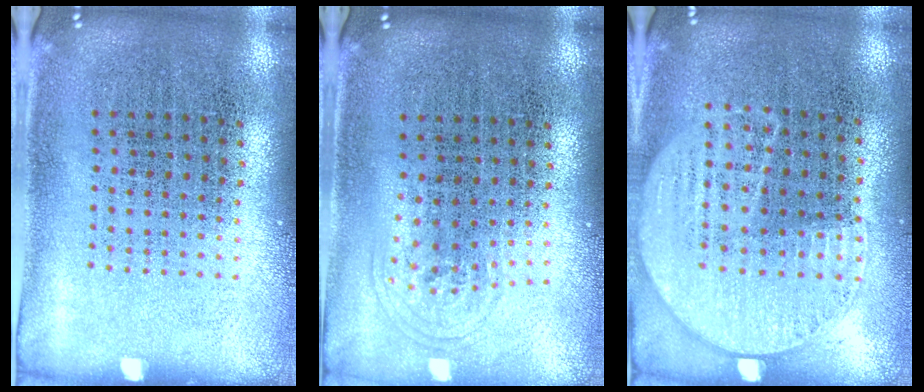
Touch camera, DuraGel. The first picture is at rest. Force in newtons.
{"total": 1.0, "press": 0.6, "slide": 0.7}
{"total": 1.1, "press": 1.0, "slide": 0.5}